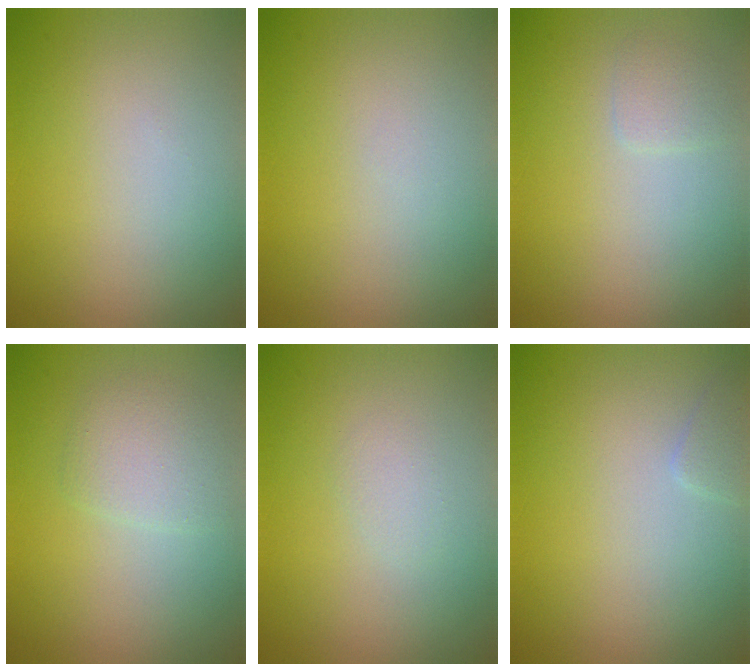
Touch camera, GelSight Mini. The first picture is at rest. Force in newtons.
{"total": 0.0}
{"total": 1.0, "press": 1.0, "slide": 0.0}
{"total": 2.2, "press": 2.2, "slide": 0.1}
{"total": 0.8, "press": 0.8, "slide": 0.1}
{"total": 0.9, "press": 0.9, "slide": 0.1}